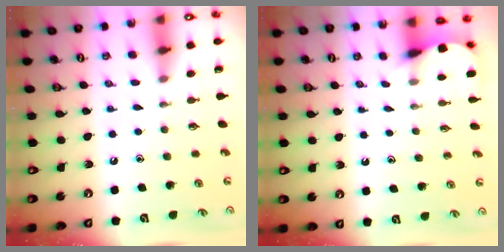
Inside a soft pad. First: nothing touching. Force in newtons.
{"total": 2.1, "press": 2.1, "slide": 0.1}